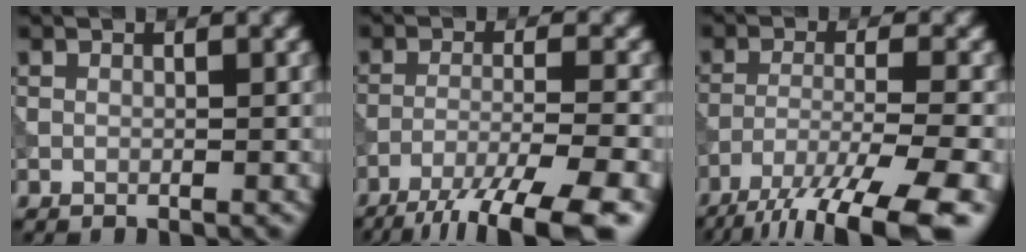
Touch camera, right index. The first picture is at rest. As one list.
[{"total": 11.2, "force": [-8.5, 1.9, 6.9], "torque": [-0.111, -0.021, -0.125]}, {"total": 13.0, "force": [-9.9, 3.0, 7.9], "torque": [-0.142, -0.033, -0.144]}]